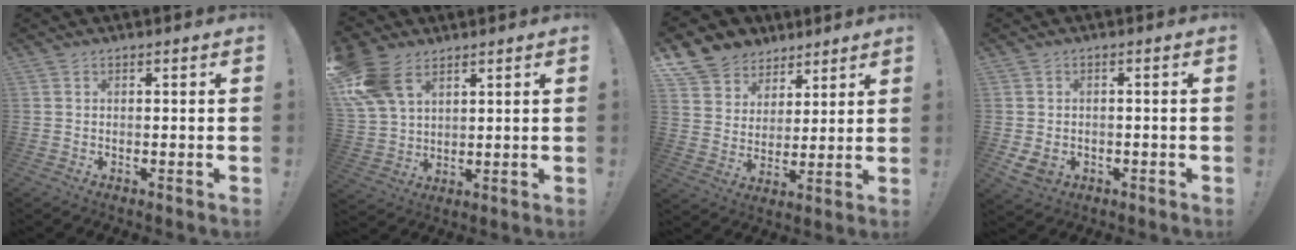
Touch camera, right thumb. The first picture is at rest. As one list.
[{"total": 13.1, "force": [7.3, 8.3, 7.1], "torque": [-0.146, -0.024, 0.145]}, {"total": 10.1, "force": [6.7, 7.4, 1.5], "torque": [-0.027, -0.054, 0.134]}, {"total": 5.2, "force": [-1.3, 3.9, 3.3], "torque": [-0.060, -0.001, -0.020]}]